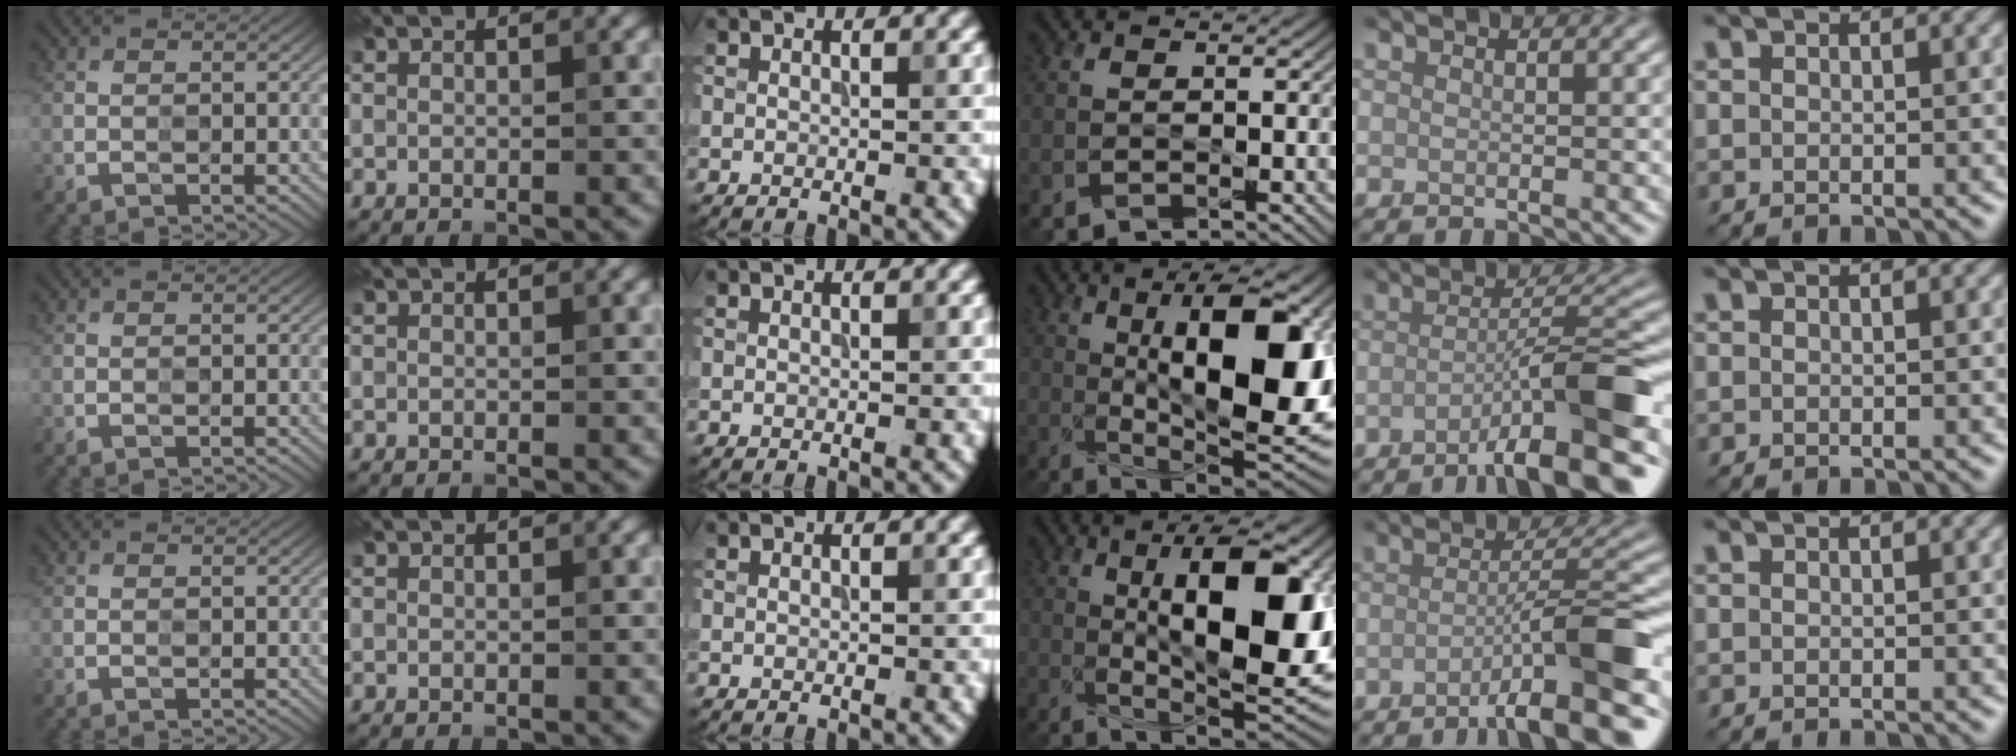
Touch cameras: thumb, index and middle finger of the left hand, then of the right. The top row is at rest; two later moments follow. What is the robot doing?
{"motion": "press", "object": "stopwatch"}